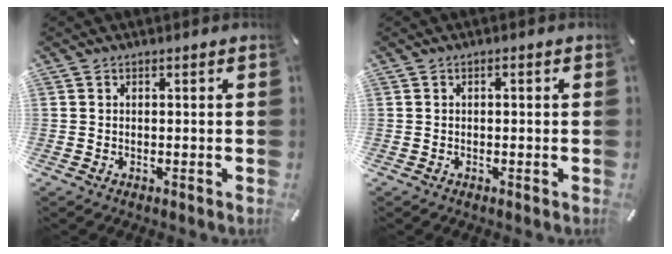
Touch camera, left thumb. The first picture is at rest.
{"total": 1.0, "force": [-0.2, 0.3, 0.9], "torque": [-0.017, 0.001, -0.004]}